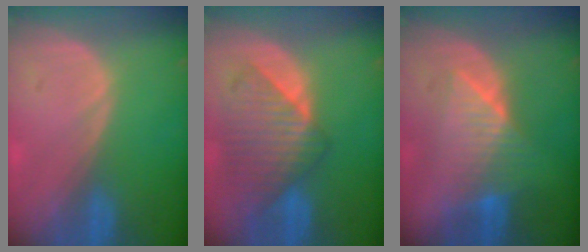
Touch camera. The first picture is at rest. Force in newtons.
{"total": 8.9, "press": 8.0, "slide": 3.7}
{"total": 7.1, "press": 7.0, "slide": 1.1}